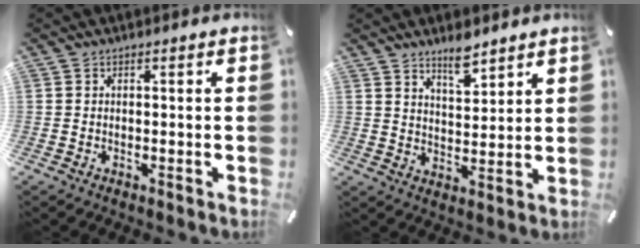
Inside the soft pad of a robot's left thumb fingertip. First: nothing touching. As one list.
[{"total": 6.9, "force": [5.9, 2.4, 2.7], "torque": [-0.035, -0.039, 0.104]}]